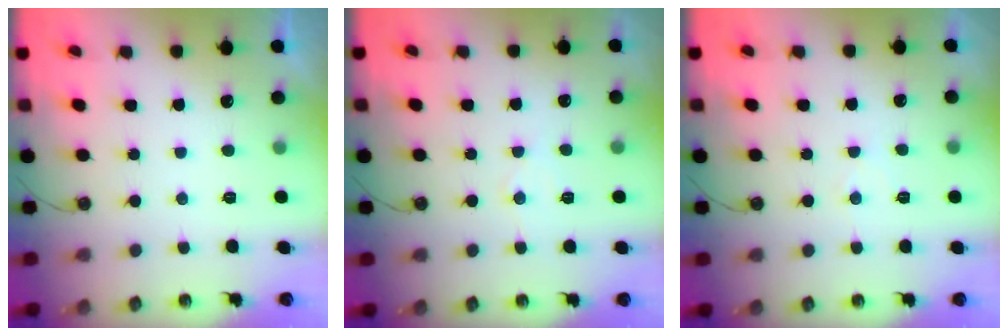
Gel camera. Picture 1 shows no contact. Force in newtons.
{"total": 6.5, "press": 6.5, "slide": 0.8}
{"total": 4.0, "press": 3.9, "slide": 0.6}